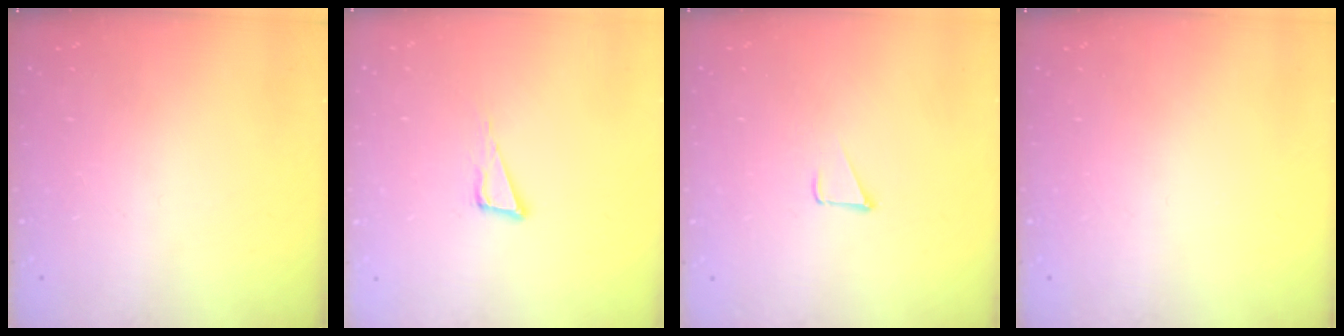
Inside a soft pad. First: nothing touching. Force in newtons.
{"total": 5.5, "press": 4.7, "slide": 2.8}
{"total": 2.3, "press": 2.3, "slide": 0.2}
{"total": 0.0}